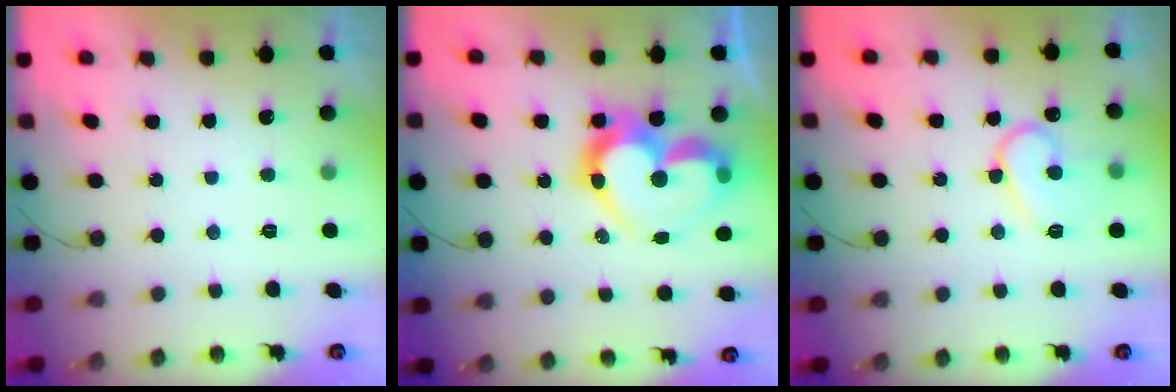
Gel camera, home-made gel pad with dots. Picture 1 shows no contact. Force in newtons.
{"total": 17.7, "press": 17.6, "slide": 1.9}
{"total": 12.2, "press": 12.1, "slide": 1.3}